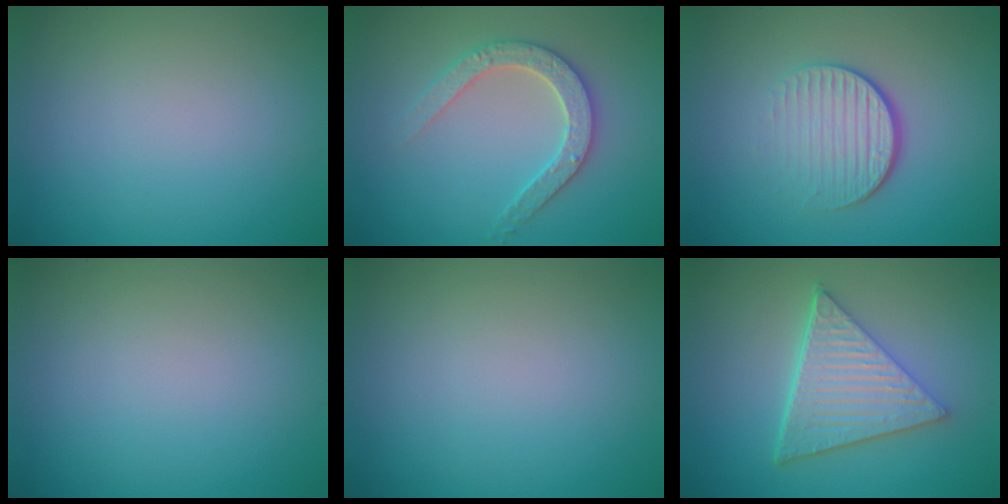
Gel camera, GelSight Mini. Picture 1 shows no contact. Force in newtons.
{"total": 3.0, "press": 2.9, "slide": 0.6}
{"total": 4.0, "press": 2.6, "slide": 3.1}
{"total": 0.0}
{"total": 0.0}
{"total": 6.3, "press": 4.6, "slide": 4.3}